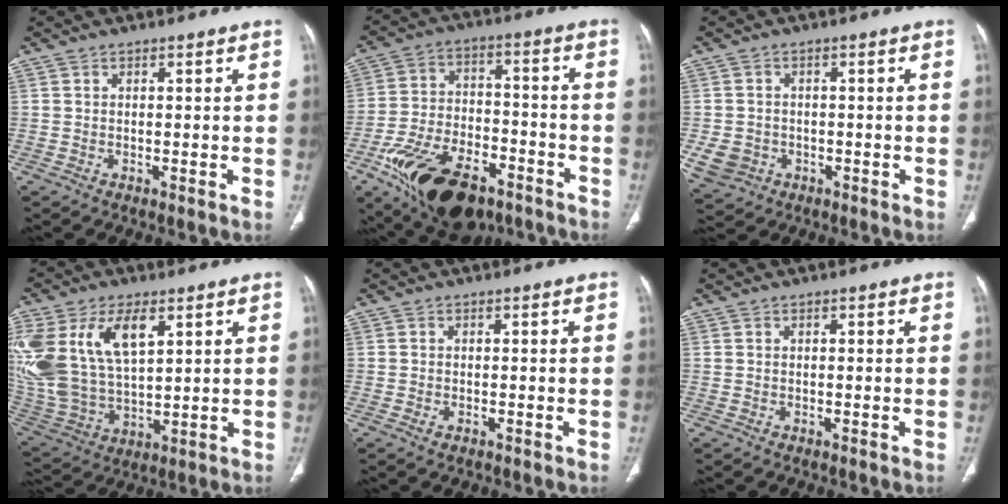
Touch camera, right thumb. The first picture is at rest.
{"total": 21.3, "force": [-12.2, 11.3, 13.3], "torque": [-0.243, 0.049, -0.200]}
{"total": 5.4, "force": [-1.5, 4.8, 2.0], "torque": [-0.037, 0.007, -0.016]}
{"total": 22.5, "force": [8.2, 12.3, 17.0], "torque": [-0.379, -0.009, 0.165]}
{"total": 1.1, "force": [-0.6, 0.6, 0.8], "torque": [-0.017, 0.003, -0.009]}
{"total": 0.0}